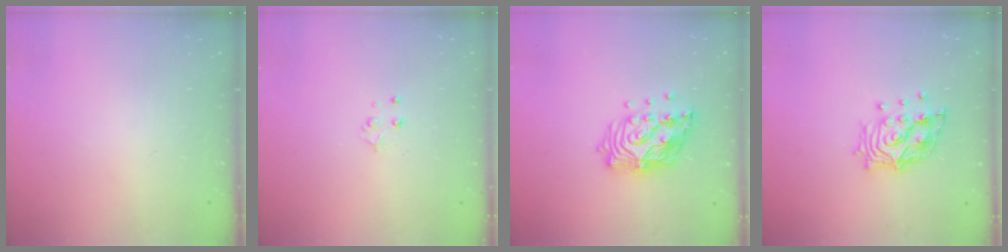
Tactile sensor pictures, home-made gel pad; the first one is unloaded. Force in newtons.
{"total": 3.3, "press": 3.3, "slide": 0.2}
{"total": 16.1, "press": 16.0, "slide": 1.9}
{"total": 14.2, "press": 14.1, "slide": 2.0}